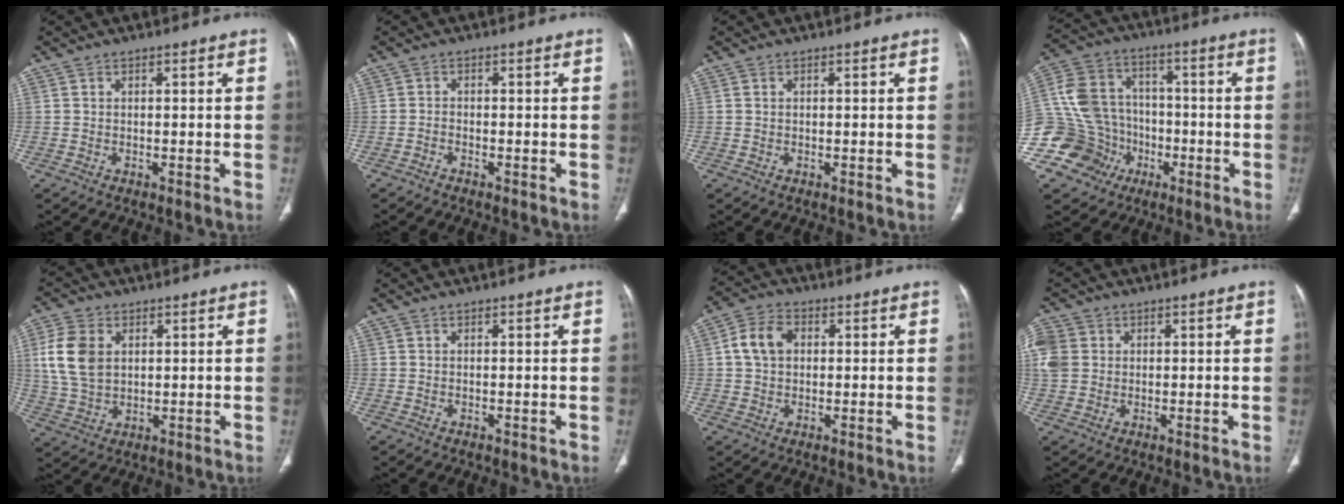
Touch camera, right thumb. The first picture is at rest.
{"total": 0.9, "force": [-0.7, 0.4, 0.3], "torque": [-0.007, 0.006, -0.018]}
{"total": 0.0}
{"total": 17.3, "force": [-6.2, 15.1, 5.7], "torque": [-0.096, 0.064, -0.103]}
{"total": 9.9, "force": [2.3, 6.9, 6.8], "torque": [-0.135, -0.003, 0.049]}
{"total": 0.0}
{"total": 6.9, "force": [1.2, 5.2, 4.5], "torque": [-0.078, 0.013, 0.016]}
{"total": 8.2, "force": [1.7, 6.9, 4.1], "torque": [-0.113, 0.012, 0.033]}